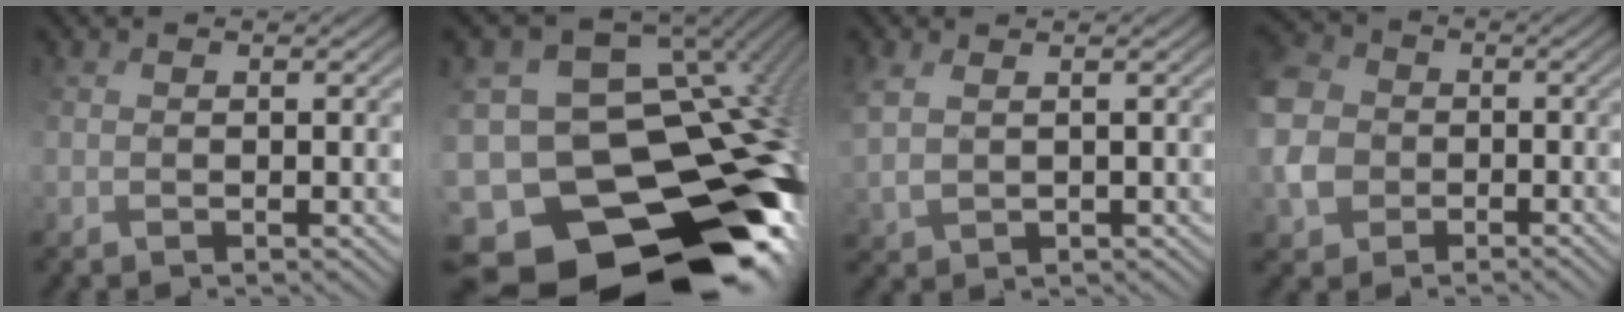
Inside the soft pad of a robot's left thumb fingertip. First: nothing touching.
{"total": 20.6, "force": [-10.6, 13.4, 11.5], "torque": [-0.184, -0.014, -0.132]}
{"total": 2.6, "force": [2.2, 1.0, 1.0], "torque": [-0.038, 0.010, 0.050]}
{"total": 5.7, "force": [-1.0, 5.0, 2.5], "torque": [-0.079, 0.005, -0.036]}